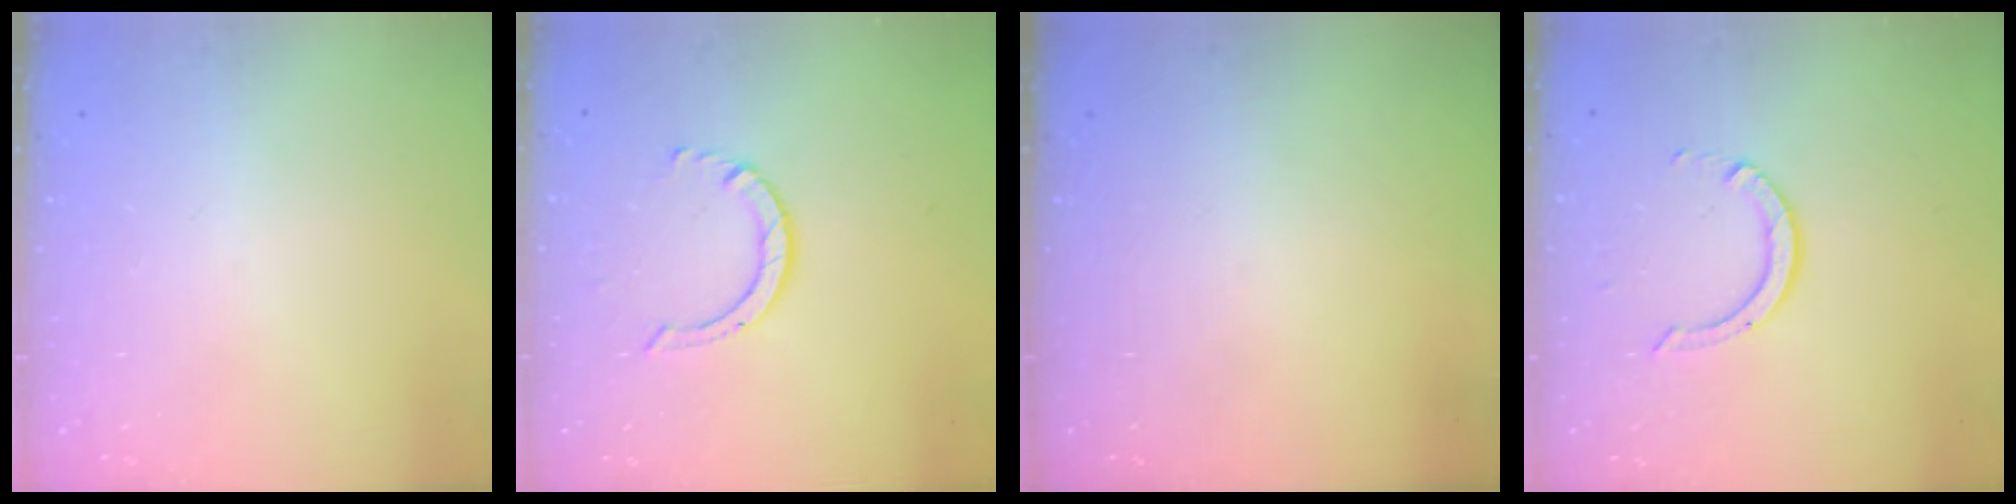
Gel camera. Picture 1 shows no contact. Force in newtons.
{"total": 3.3, "press": 3.2, "slide": 0.4}
{"total": 0.0}
{"total": 6.7, "press": 6.7, "slide": 0.5}